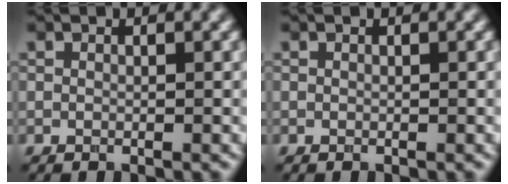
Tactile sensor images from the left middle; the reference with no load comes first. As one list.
[{"total": 0.0}]